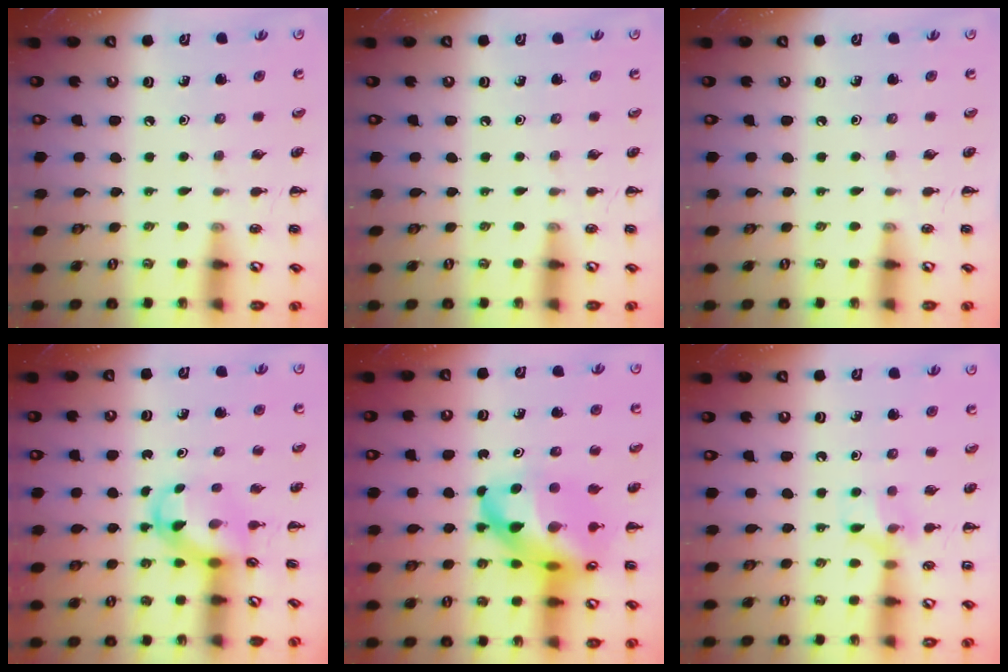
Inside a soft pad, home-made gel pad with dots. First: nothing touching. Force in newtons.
{"total": 0.0}
{"total": 0.0}
{"total": 4.6, "press": 4.6, "slide": 0.1}
{"total": 19.6, "press": 19.0, "slide": 4.7}
{"total": 8.4, "press": 8.3, "slide": 1.4}